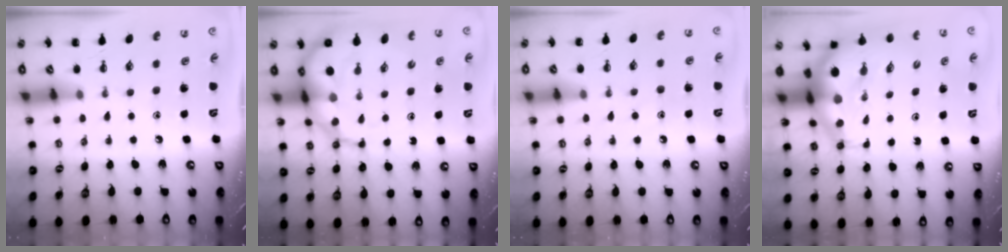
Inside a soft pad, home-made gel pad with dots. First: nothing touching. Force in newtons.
{"total": 11.6, "press": 11.2, "slide": 3.2}
{"total": 6.1, "press": 6.0, "slide": 1.4}
{"total": 9.9, "press": 9.5, "slide": 2.7}